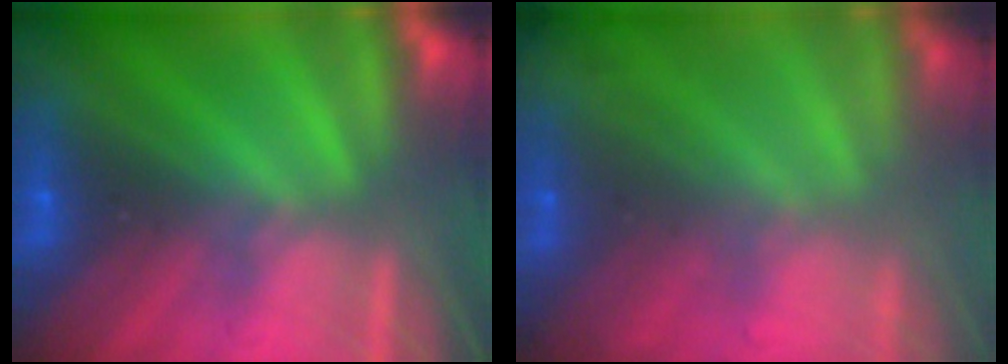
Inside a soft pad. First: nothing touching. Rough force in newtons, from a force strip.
{"total": 9.0}